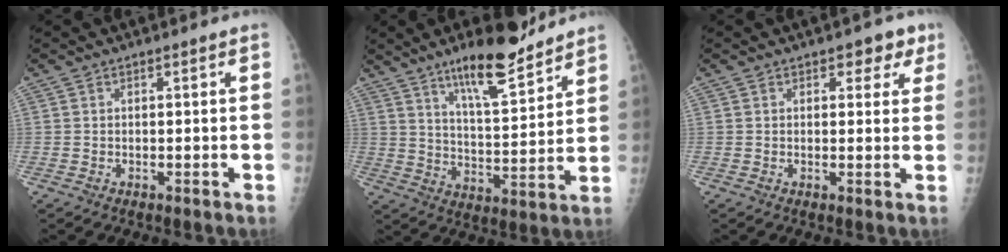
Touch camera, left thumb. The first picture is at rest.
{"total": 14.1, "force": [10.4, 3.3, 9.0], "torque": [-0.124, -0.072, 0.174]}
{"total": 4.0, "force": [2.2, 2.6, 2.2], "torque": [0.008, -0.005, 0.020]}